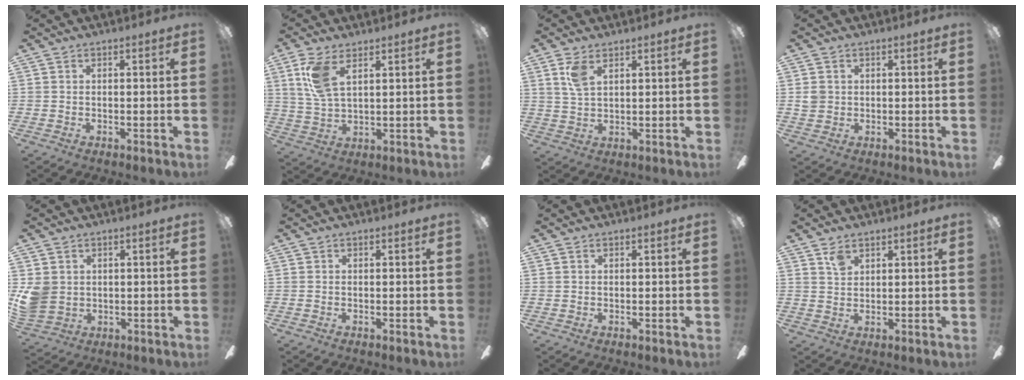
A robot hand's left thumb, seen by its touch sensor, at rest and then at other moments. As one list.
[{"total": 9.1, "force": [4.5, 3.9, 6.8], "torque": [-0.154, -0.002, 0.081]}, {"total": 5.5, "force": [3.0, 2.6, 3.8], "torque": [-0.084, 0.003, 0.055]}, {"total": 2.5, "force": [0.7, 2.3, 0.8], "torque": [-0.010, 0.002, 0.010]}, {"total": 6.2, "force": [1.3, 5.5, 2.4], "torque": [-0.065, 0.005, 0.027]}, {"total": 0.0}, {"total": 0.0}, {"total": 3.2, "force": [2.3, 1.6, 1.5], "torque": [-0.026, -0.004, 0.042]}]